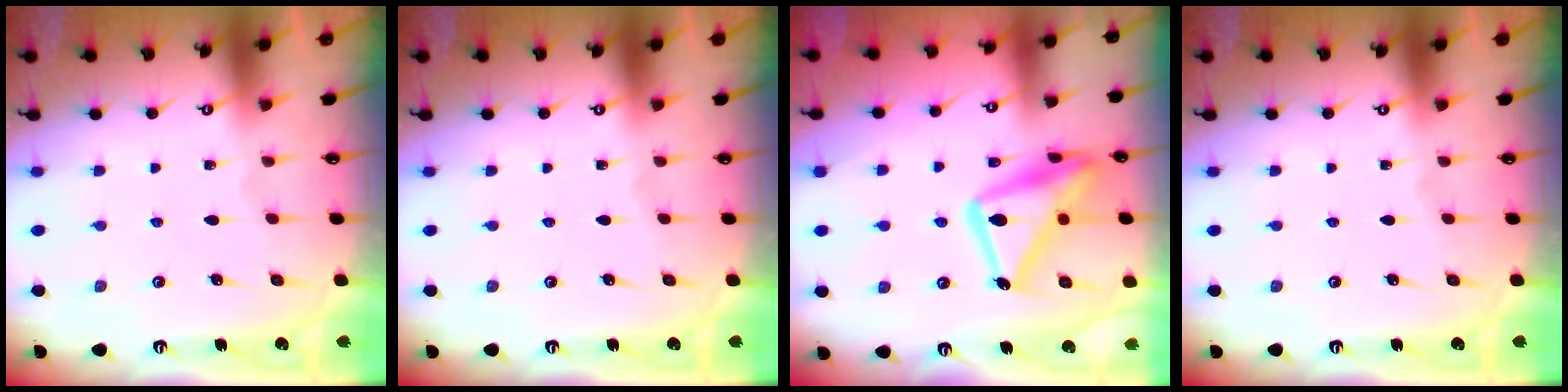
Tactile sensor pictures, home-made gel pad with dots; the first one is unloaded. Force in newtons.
{"total": 0.0}
{"total": 19.4, "press": 19.4, "slide": 1.4}
{"total": 0.0}